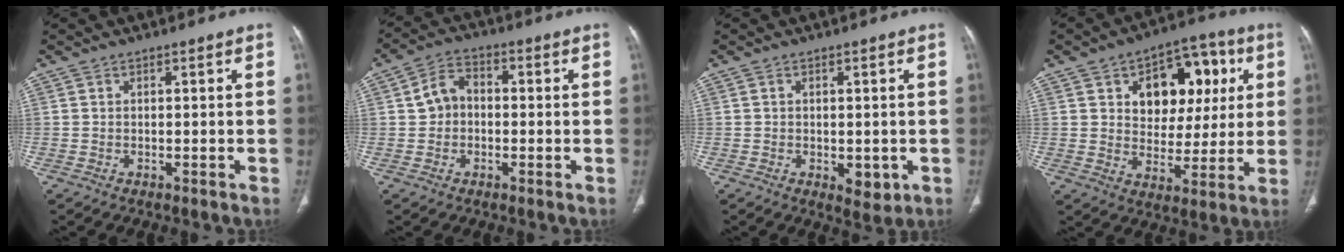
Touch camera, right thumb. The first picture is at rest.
{"total": 5.9, "force": [0.1, 4.7, 3.6], "torque": [-0.051, 0.021, -0.010]}
{"total": 4.2, "force": [-0.9, 2.4, 3.3], "torque": [-0.031, -0.007, -0.003]}
{"total": 16.2, "force": [5.0, 10.9, 10.9], "torque": [-0.093, 0.004, 0.078]}